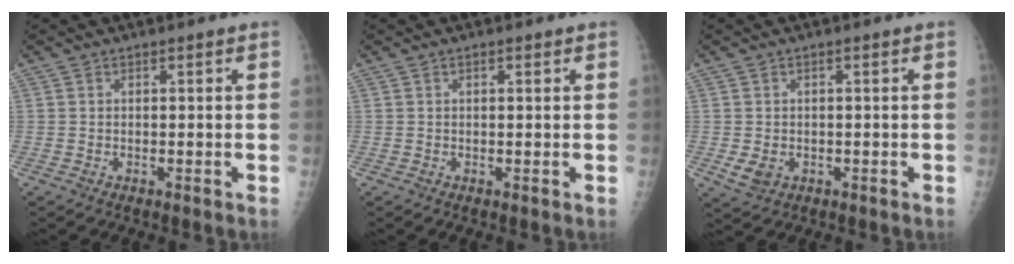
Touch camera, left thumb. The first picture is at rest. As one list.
[{"total": 0.8, "force": [0.4, 0.4, 0.6], "torque": [-0.009, 0.000, 0.005]}, {"total": 3.1, "force": [-0.7, 2.4, 1.8], "torque": [-0.030, -0.003, -0.005]}]